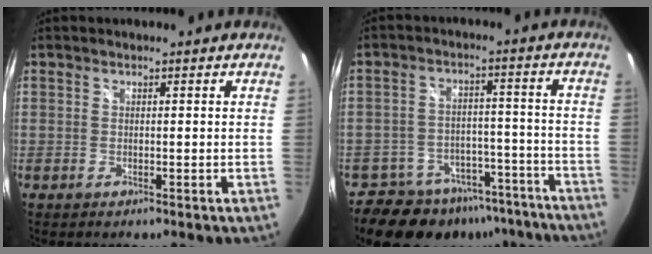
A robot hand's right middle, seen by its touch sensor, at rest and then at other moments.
{"total": 17.1, "force": [-13.2, 9.0, 6.2], "torque": [-0.134, 0.021, -0.172]}